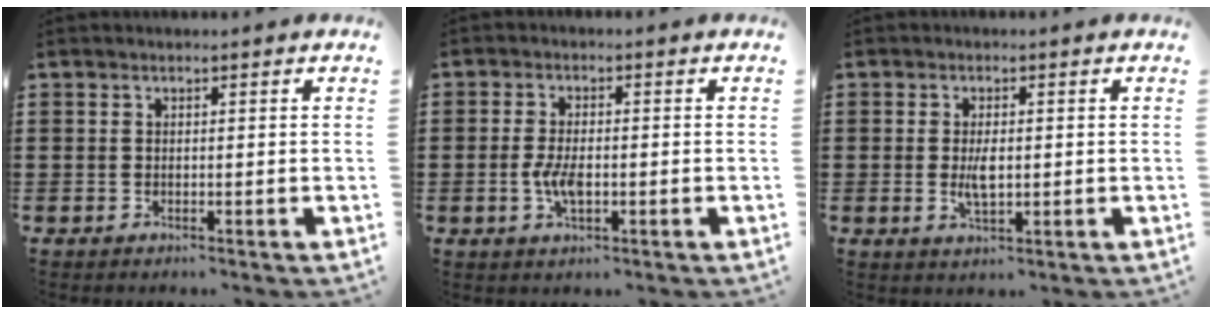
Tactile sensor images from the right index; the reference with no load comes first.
{"total": 4.2, "force": [-0.9, 1.7, 3.8], "torque": [-0.081, -0.002, -0.019]}
{"total": 3.6, "force": [-0.1, 1.4, 3.3], "torque": [-0.071, -0.002, -0.004]}